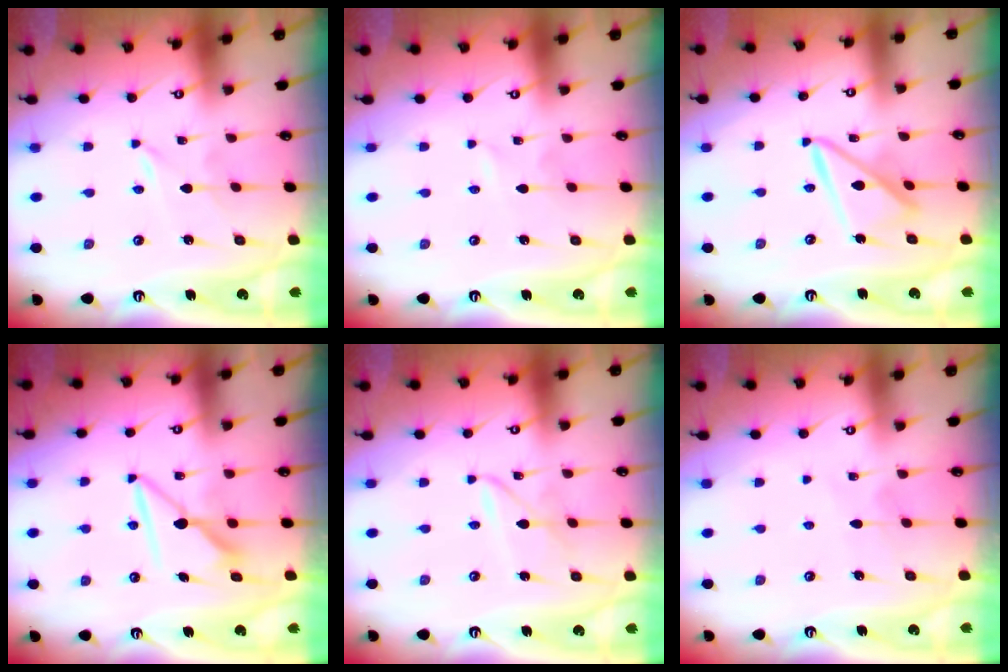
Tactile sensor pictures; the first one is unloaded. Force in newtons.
{"total": 0.0}
{"total": 13.0, "press": 12.9, "slide": 1.2}
{"total": 9.3, "press": 9.3, "slide": 0.5}
{"total": 3.0, "press": 2.9, "slide": 0.3}
{"total": 4.3, "press": 4.3, "slide": 0.5}